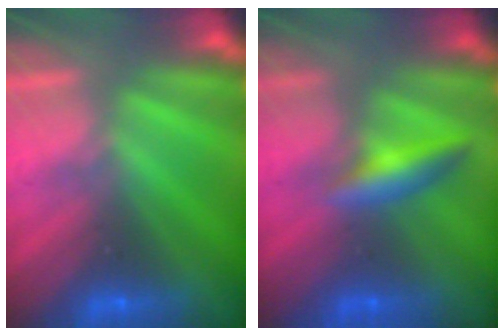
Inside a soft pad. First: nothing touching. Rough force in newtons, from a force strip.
{"total": 2.4}